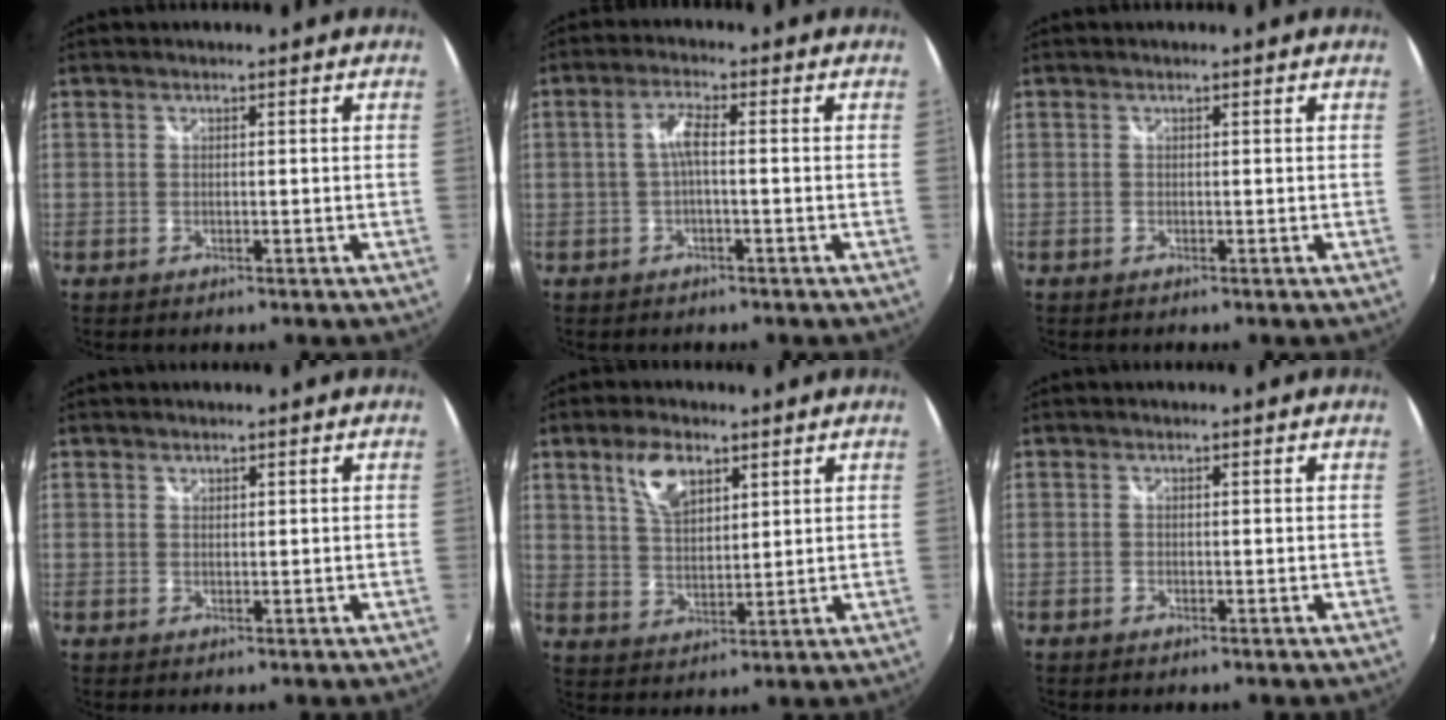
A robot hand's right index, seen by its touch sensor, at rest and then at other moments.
{"total": 3.2, "force": [-0.5, 0.4, 3.2], "torque": [-0.064, 0.008, -0.009]}
{"total": 0.0}
{"total": 0.7, "force": [0.5, 0.4, 0.1], "torque": [0.001, 0.001, 0.009]}
{"total": 7.5, "force": [4.2, 3.7, 5.1], "torque": [-0.094, 0.011, 0.080]}
{"total": 0.0}